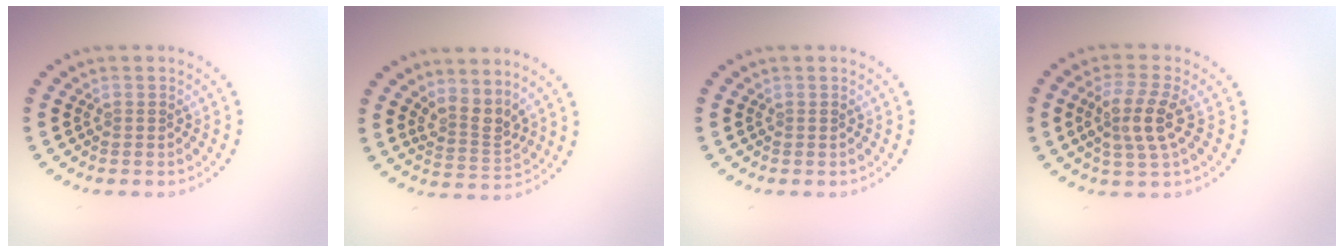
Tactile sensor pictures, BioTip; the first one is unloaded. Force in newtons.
{"total": 2.8, "press": 2.0, "slide": 2.0}
{"total": 0.0}
{"total": 3.6, "press": 3.2, "slide": 1.5}